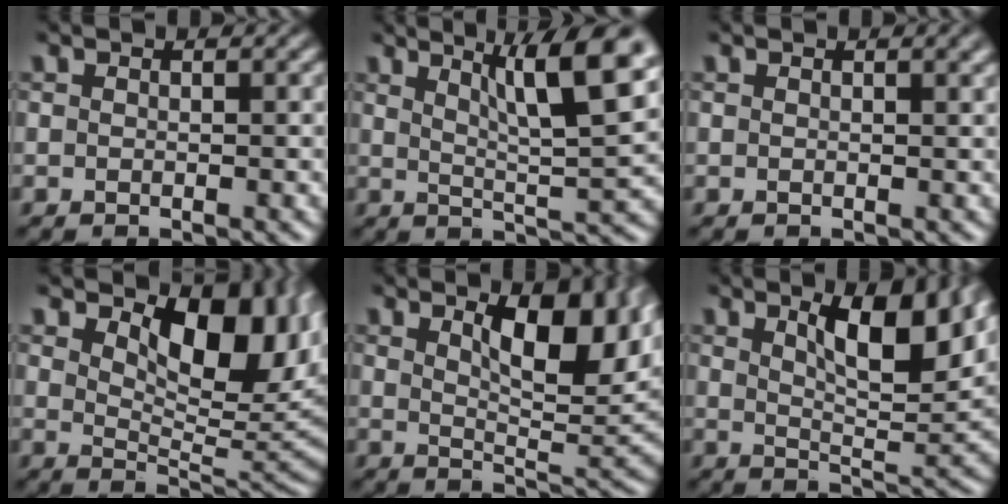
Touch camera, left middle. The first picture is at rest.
{"total": 9.1, "force": [4.2, 1.7, 7.9], "torque": [-0.106, 0.008, 0.069]}
{"total": 1.4, "force": [0.9, 0.5, 1.0], "torque": [-0.008, 0.004, 0.011]}
{"total": 9.2, "force": [3.2, 4.7, 7.1], "torque": [-0.105, -0.009, 0.049]}
{"total": 8.2, "force": [3.1, 3.1, 6.9], "torque": [-0.106, -0.002, 0.052]}
{"total": 7.1, "force": [3.0, 2.1, 6.1], "torque": [-0.093, 0.000, 0.050]}